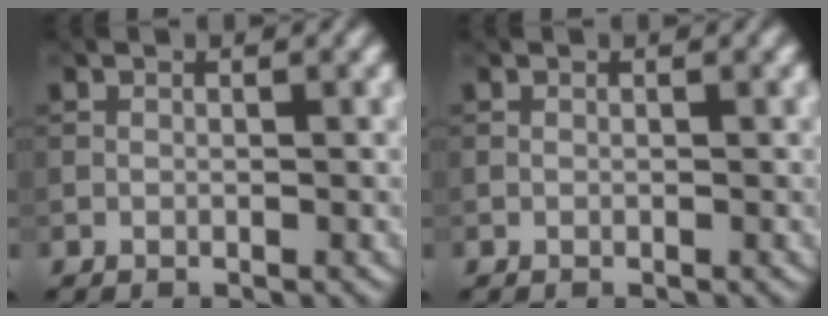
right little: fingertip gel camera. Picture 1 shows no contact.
{"total": 0.0}